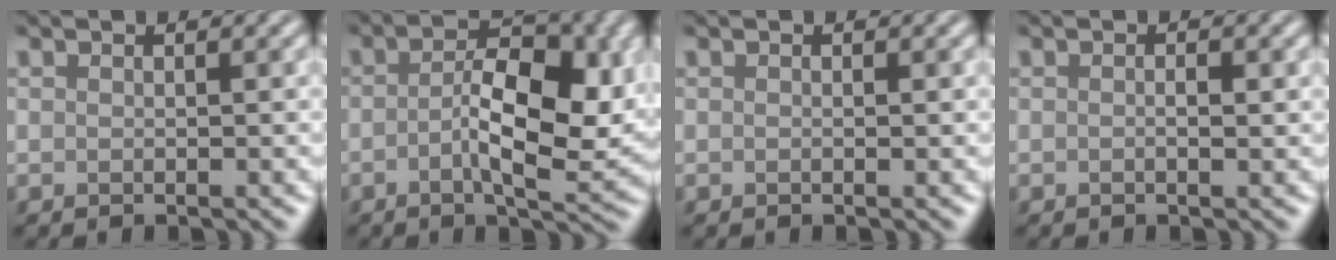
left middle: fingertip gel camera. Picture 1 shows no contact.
{"total": 7.8, "force": [-0.6, 3.2, 7.1], "torque": [-0.110, -0.003, -0.013]}
{"total": 0.0}
{"total": 0.9, "force": [0.0, 0.3, 0.9], "torque": [-0.016, -0.002, -0.001]}